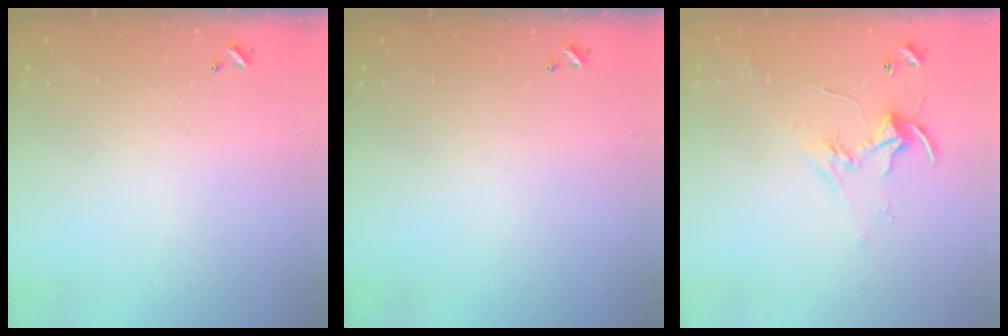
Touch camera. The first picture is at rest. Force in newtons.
{"total": 0.0}
{"total": 2.5, "press": 2.5, "slide": 0.2}